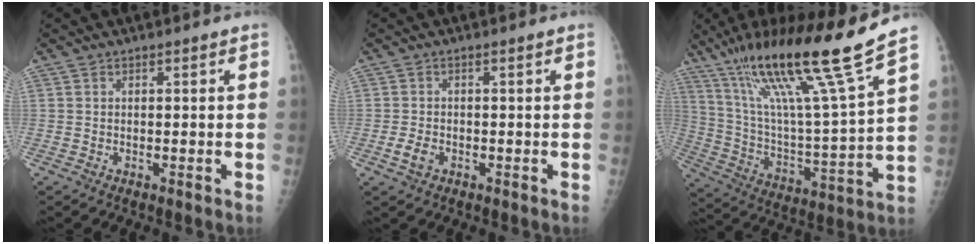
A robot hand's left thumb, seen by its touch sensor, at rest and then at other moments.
{"total": 2.5, "force": [-1.0, 1.7, 1.7], "torque": [-0.034, 0.001, -0.016]}
{"total": 24.1, "force": [16.3, 0.3, 17.7], "torque": [-0.286, -0.062, 0.291]}